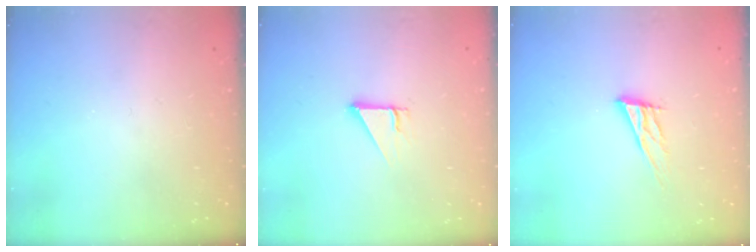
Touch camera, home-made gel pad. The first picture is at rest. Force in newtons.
{"total": 2.5, "press": 2.5, "slide": 0.1}
{"total": 11.0, "press": 10.7, "slide": 2.6}